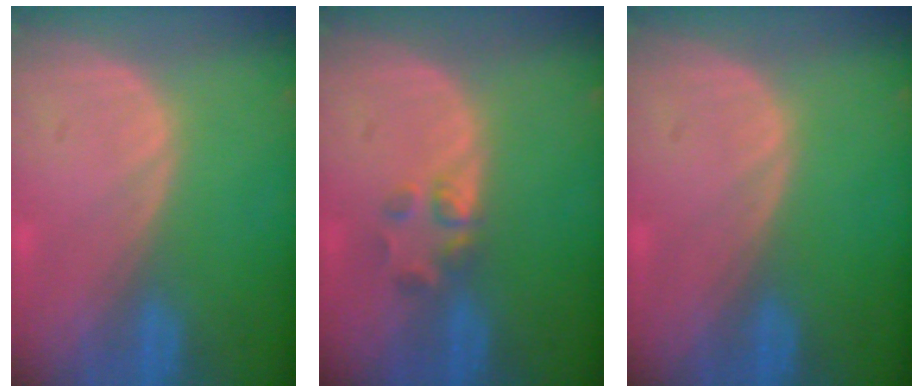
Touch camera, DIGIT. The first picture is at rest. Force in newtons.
{"total": 2.6, "press": 2.4, "slide": 0.9}
{"total": 0.0}